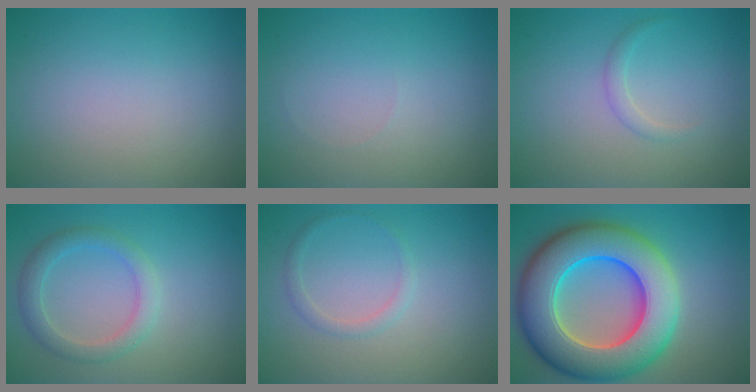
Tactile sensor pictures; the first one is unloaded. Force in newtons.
{"total": 0.0}
{"total": 1.0, "press": 1.0, "slide": 0.1}
{"total": 2.7, "press": 2.7, "slide": 0.1}
{"total": 1.2, "press": 1.2, "slide": 0.2}
{"total": 13.2, "press": 13.1, "slide": 2.1}